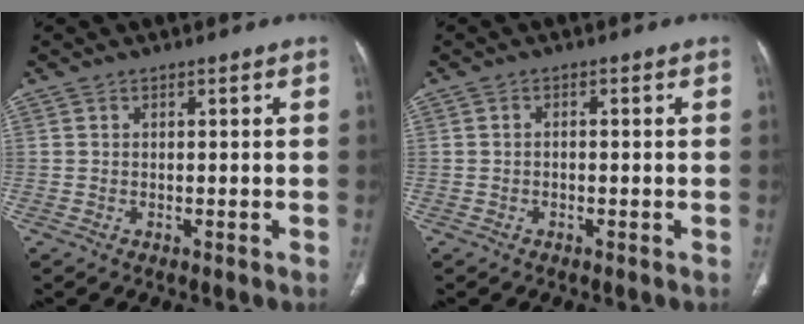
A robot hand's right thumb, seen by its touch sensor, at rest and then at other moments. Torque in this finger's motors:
{"motor_torque": [0.02, 0.01, 0.16, 0.33, -0.06]}